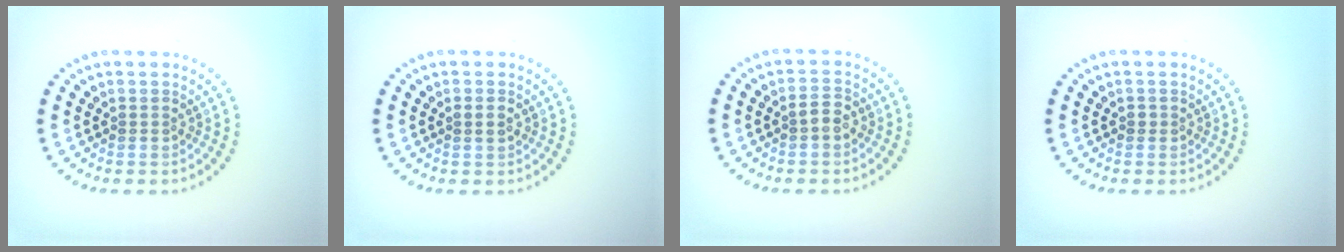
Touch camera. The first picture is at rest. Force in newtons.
{"total": 1.0, "press": 0.9, "slide": 0.3}
{"total": 1.5, "press": 1.5, "slide": 0.3}
{"total": 0.5, "press": 0.3, "slide": 0.4}